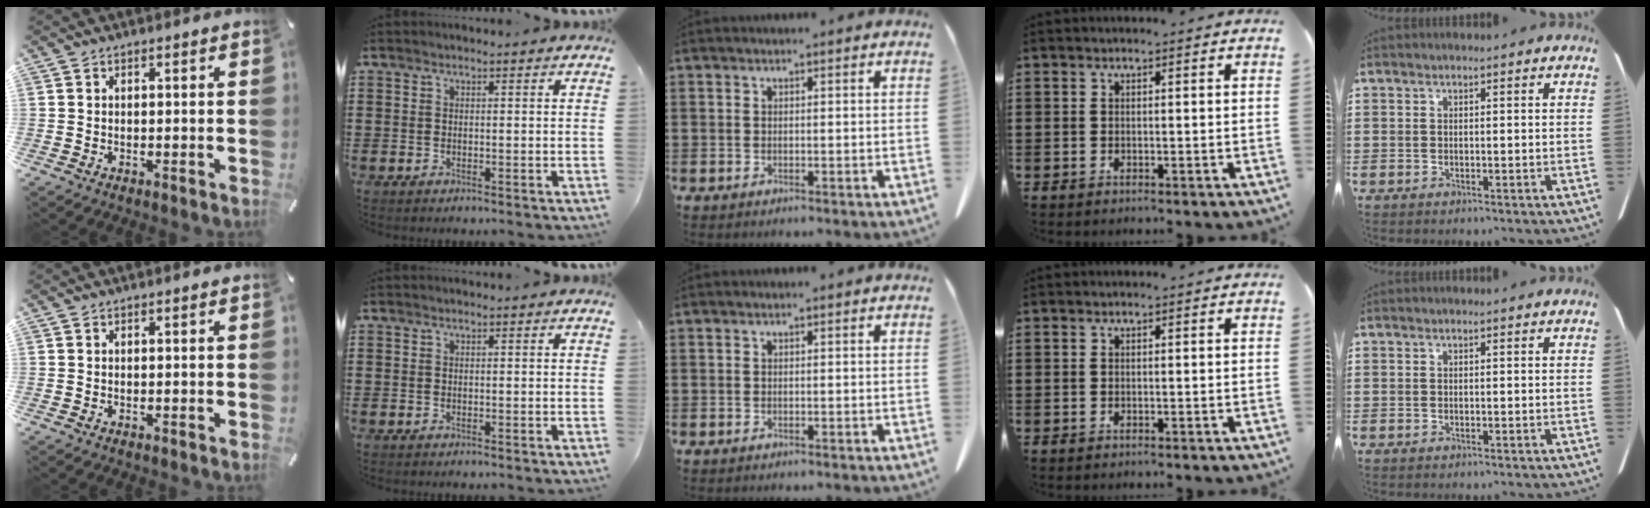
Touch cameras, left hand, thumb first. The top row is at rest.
{}